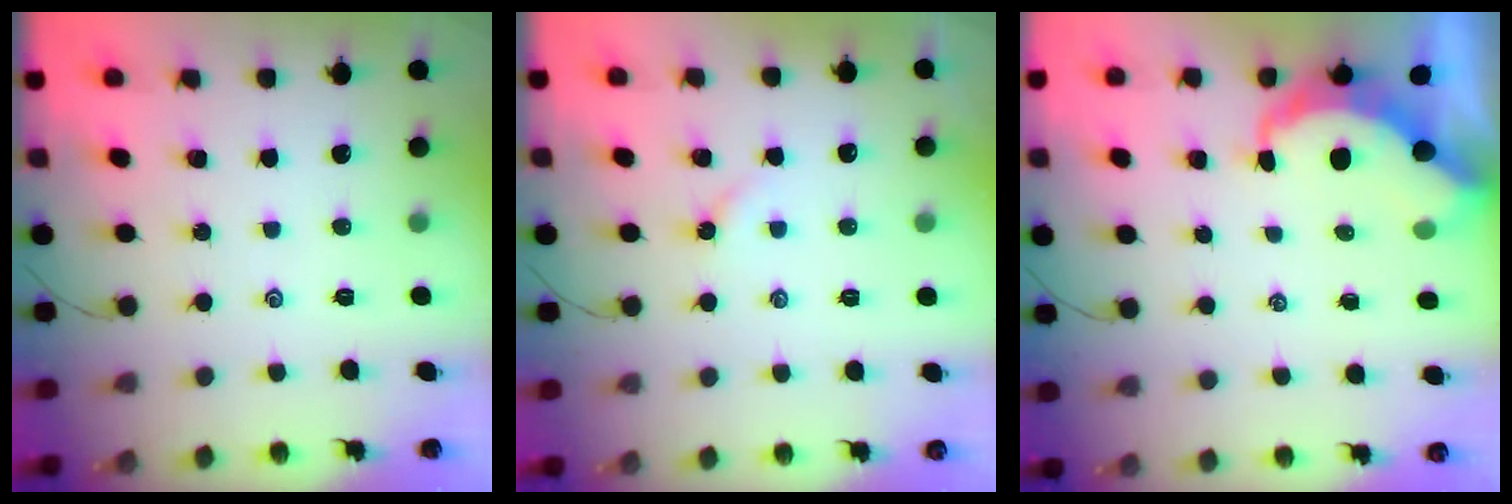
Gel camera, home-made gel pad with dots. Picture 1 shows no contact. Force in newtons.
{"total": 2.3, "press": 2.3, "slide": 0.5}
{"total": 7.5, "press": 7.5, "slide": 0.9}